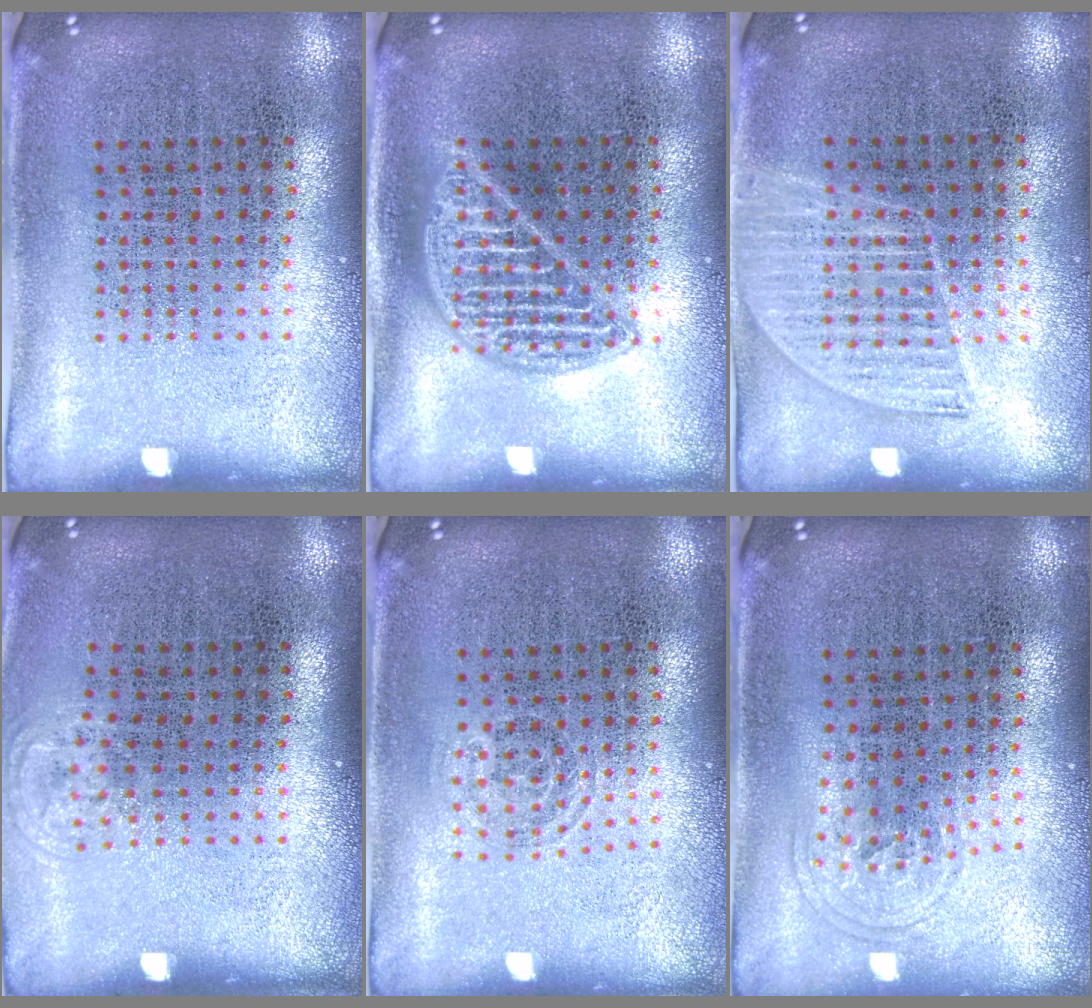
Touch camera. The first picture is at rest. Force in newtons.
{"total": 1.5, "press": 1.5, "slide": 0.2}
{"total": 1.4, "press": 1.2, "slide": 0.6}
{"total": 0.6, "press": 0.5, "slide": 0.3}
{"total": 0.8, "press": 0.6, "slide": 0.6}
{"total": 0.9, "press": 0.6, "slide": 0.7}